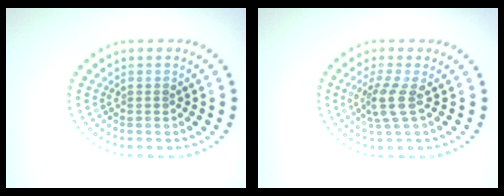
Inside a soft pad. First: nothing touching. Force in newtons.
{"total": 2.5, "press": 1.9, "slide": 1.6}